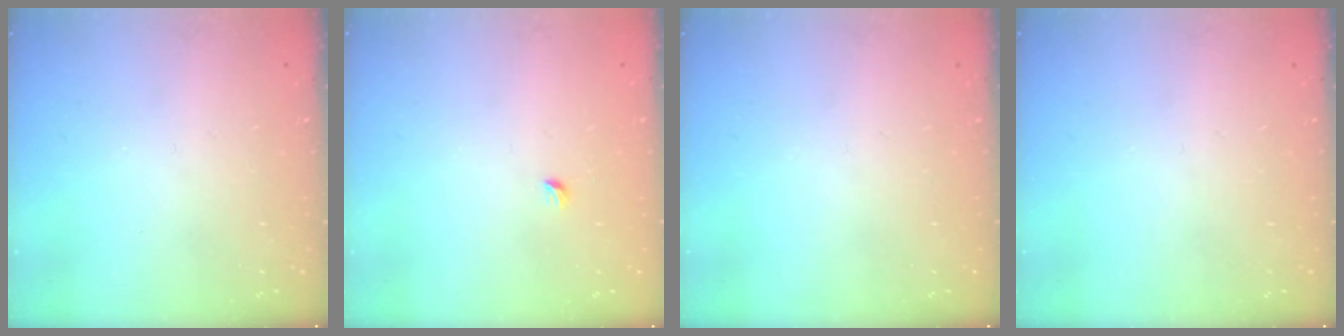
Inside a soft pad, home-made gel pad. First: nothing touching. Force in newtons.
{"total": 2.7, "press": 2.6, "slide": 0.6}
{"total": 0.0}
{"total": 0.0}